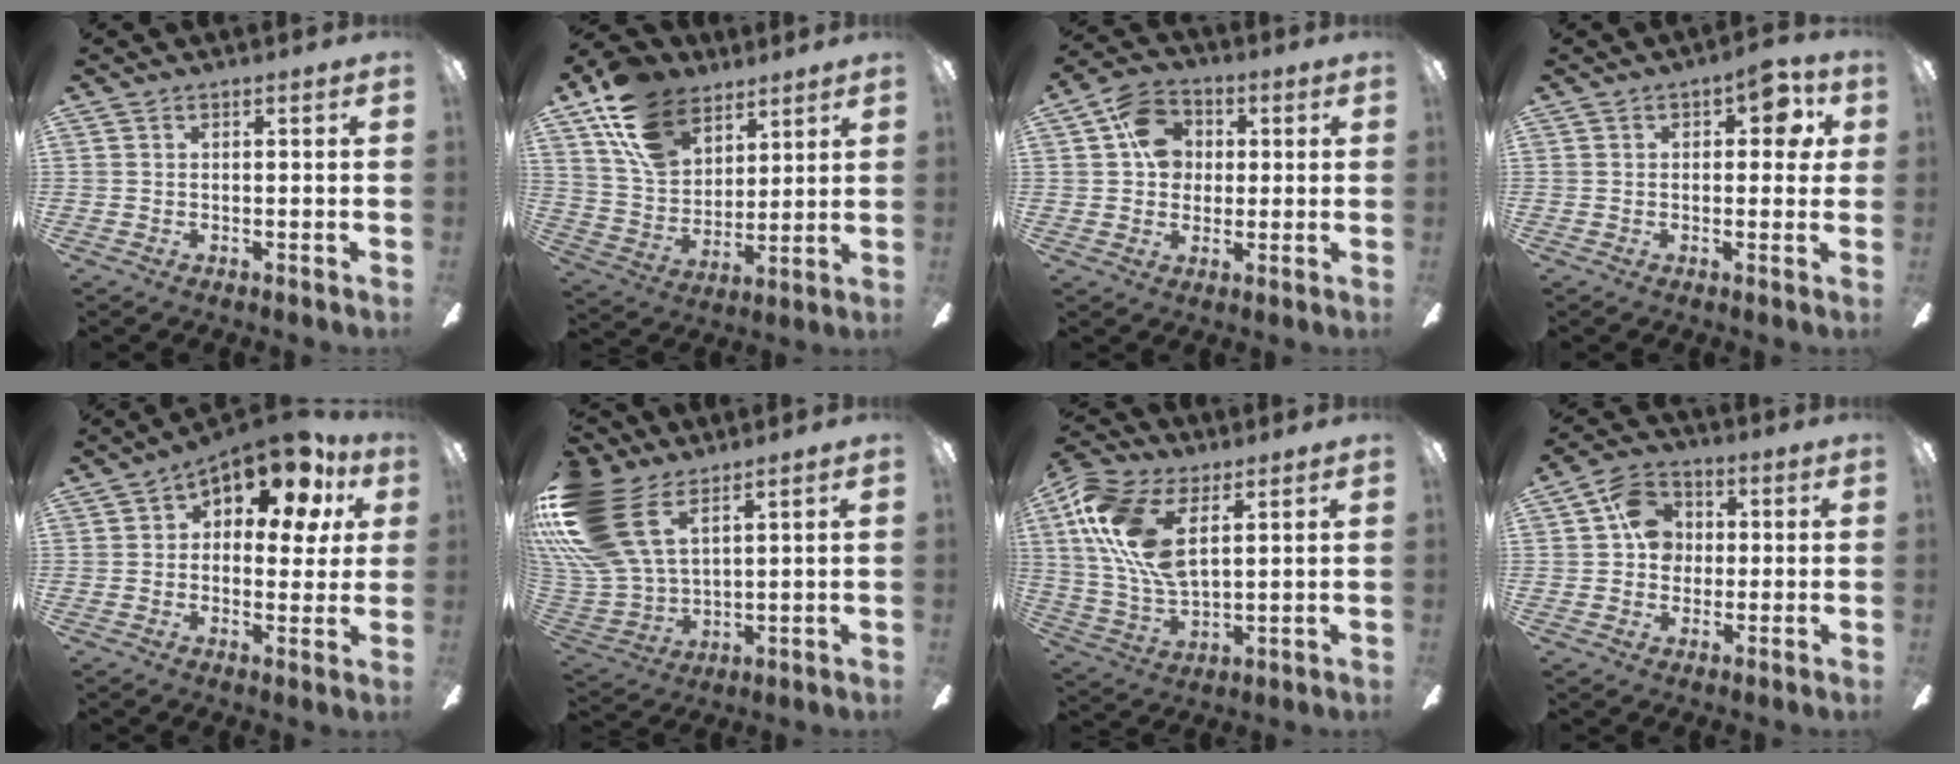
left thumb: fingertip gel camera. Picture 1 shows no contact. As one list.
[{"total": 16.4, "force": [10.6, 10.4, 6.9], "torque": [-0.143, -0.043, 0.208]}, {"total": 10.2, "force": [2.5, 8.3, 5.2], "torque": [-0.085, 0.017, 0.050]}, {"total": 6.7, "force": [2.2, 3.5, 5.2], "torque": [-0.061, 0.002, 0.032]}, {"total": 13.3, "force": [8.4, 6.4, 8.0], "torque": [-0.117, -0.051, 0.144]}, {"total": 22.6, "force": [10.8, 13.5, 14.6], "torque": [-0.331, -0.046, 0.202]}, {"total": 16.1, "force": [6.8, 8.0, 12.2], "torque": [-0.271, -0.018, 0.123]}, {"total": 9.1, "force": [1.7, 7.7, 4.6], "torque": [-0.079, 0.021, 0.032]}]